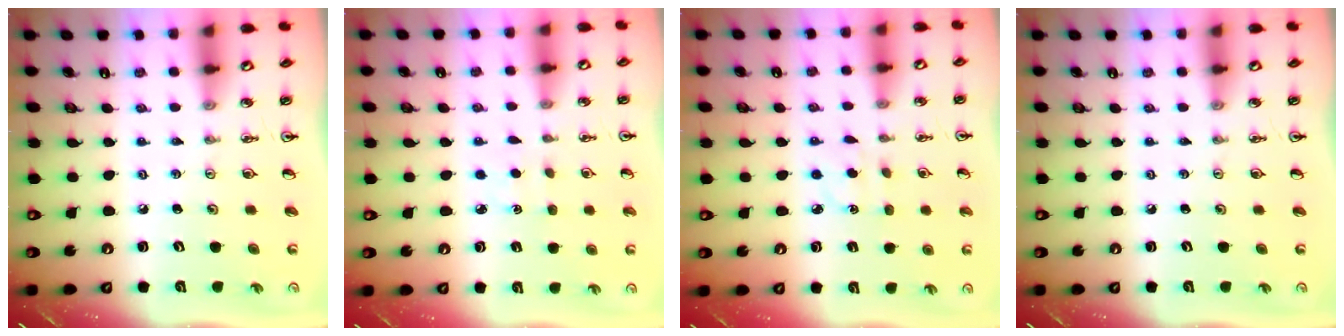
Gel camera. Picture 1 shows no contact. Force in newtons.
{"total": 1.5, "press": 1.5, "slide": 0.2}
{"total": 2.6, "press": 2.6, "slide": 0.5}
{"total": 0.0}